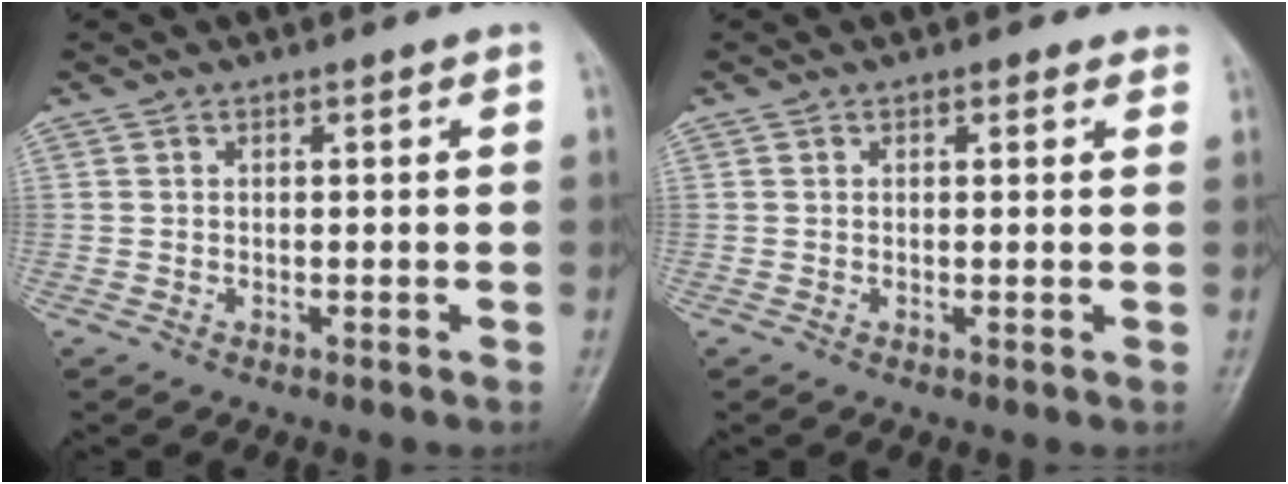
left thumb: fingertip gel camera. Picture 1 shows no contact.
{"total": 1.3, "force": [0.9, 0.9, 0.5], "torque": [0.003, -0.004, 0.005]}